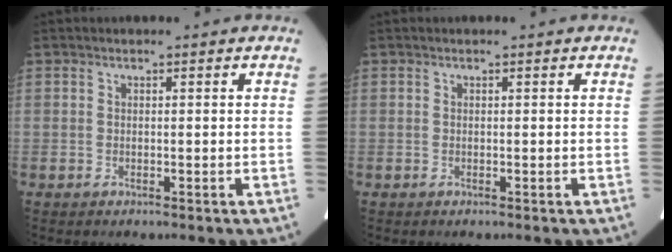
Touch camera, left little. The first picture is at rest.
{"total": 0.0}